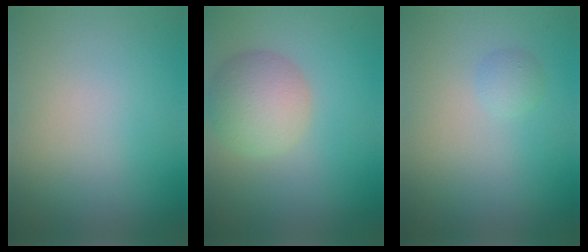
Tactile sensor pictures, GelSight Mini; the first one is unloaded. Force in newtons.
{"total": 4.7, "press": 4.7, "slide": 0.1}
{"total": 0.9, "press": 0.9, "slide": 0.0}